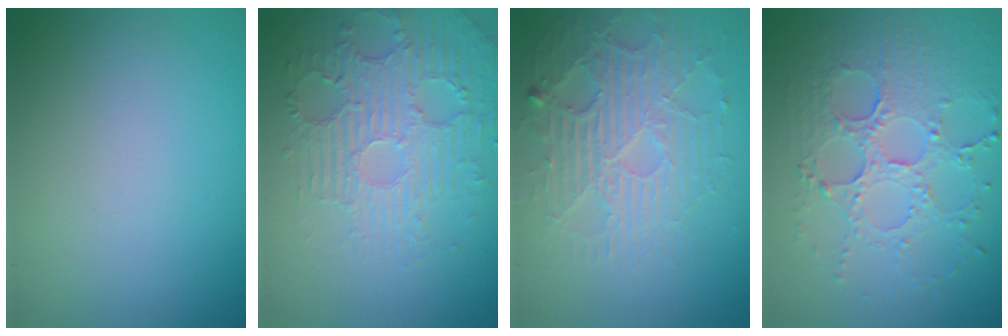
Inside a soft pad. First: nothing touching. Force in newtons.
{"total": 5.0, "press": 3.6, "slide": 3.5}
{"total": 4.3, "press": 3.8, "slide": 2.0}
{"total": 4.2, "press": 3.6, "slide": 2.1}